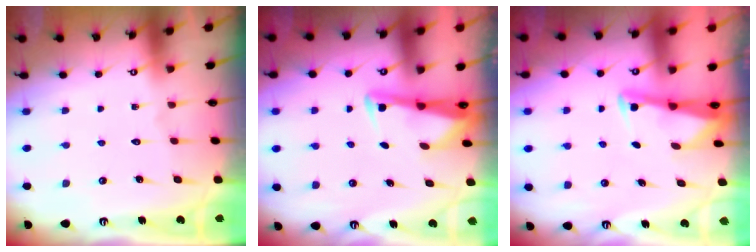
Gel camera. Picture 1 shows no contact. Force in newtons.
{"total": 3.2, "press": 3.1, "slide": 0.6}
{"total": 2.7, "press": 2.7, "slide": 0.2}